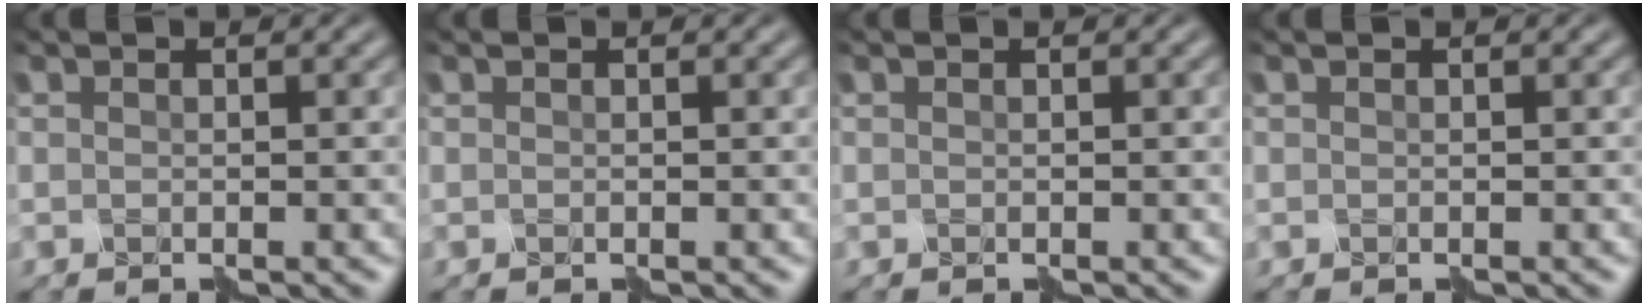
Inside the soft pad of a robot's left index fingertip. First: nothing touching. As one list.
[{"total": 0.0}, {"total": 0.0}, {"total": 0.0}]